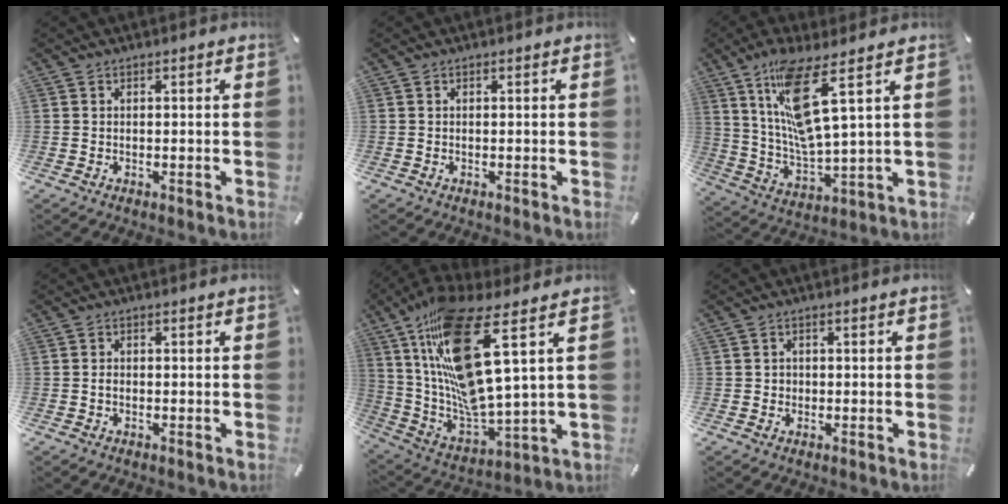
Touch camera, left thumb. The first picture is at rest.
{"total": 0.0}
{"total": 14.4, "force": [7.5, 2.4, 12.1], "torque": [-0.265, -0.033, 0.120]}
{"total": 1.1, "force": [-0.4, 0.7, 0.7], "torque": [-0.015, 0.002, -0.009]}
{"total": 20.9, "force": [9.4, 5.0, 18.0], "torque": [-0.377, -0.070, 0.146]}
{"total": 1.5, "force": [-0.3, 1.4, 0.4], "torque": [-0.009, 0.007, -0.009]}